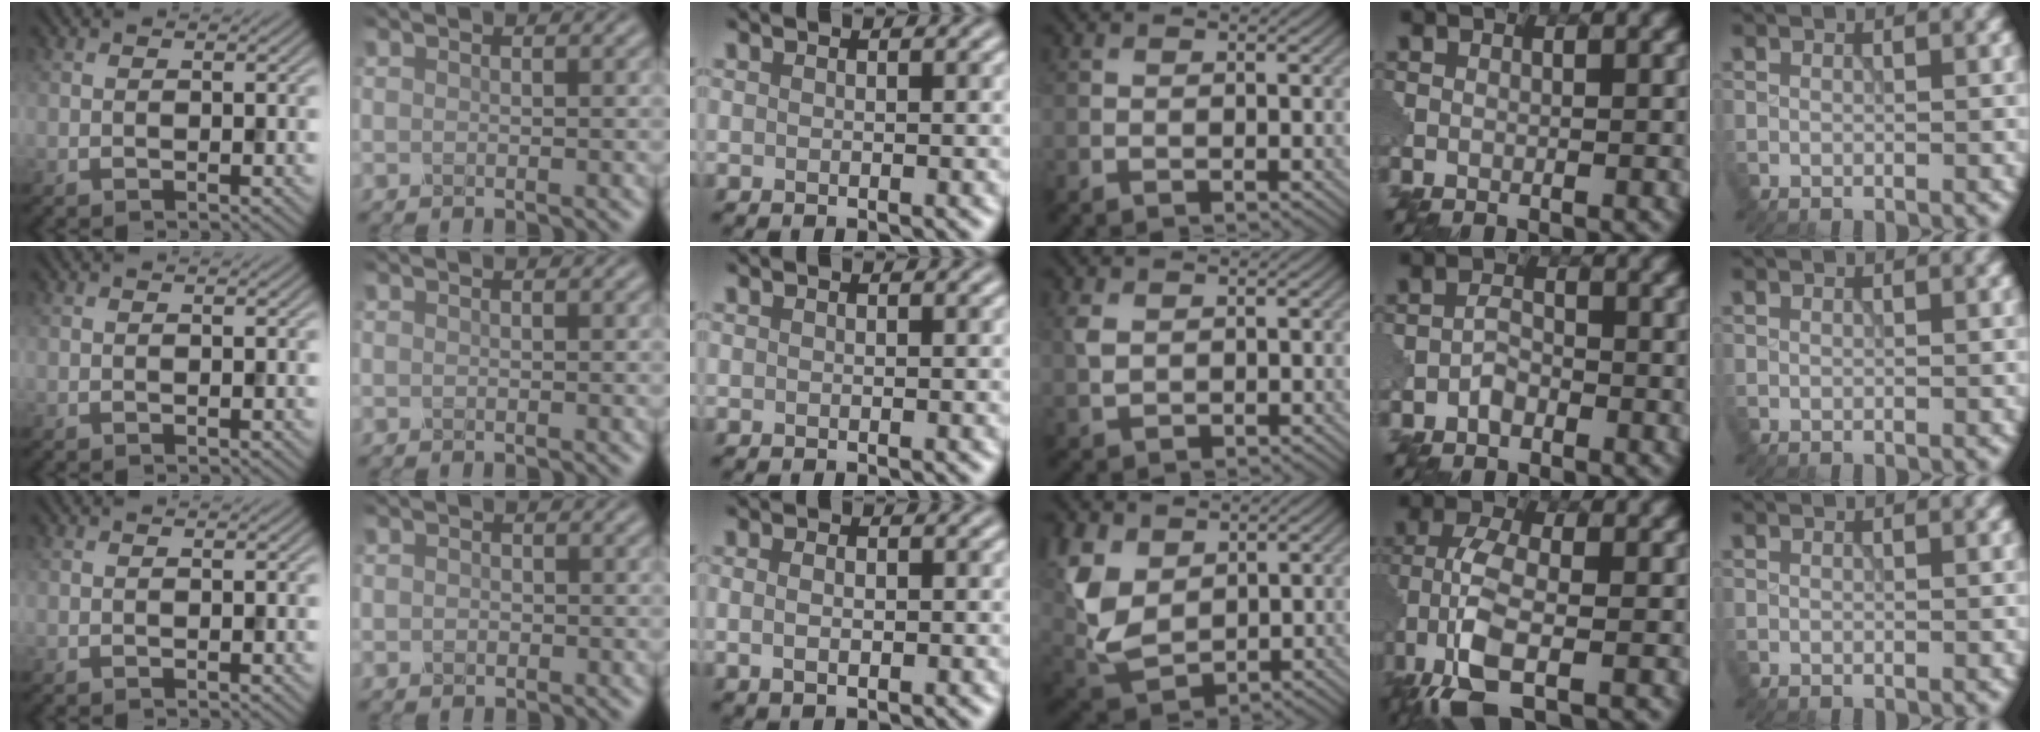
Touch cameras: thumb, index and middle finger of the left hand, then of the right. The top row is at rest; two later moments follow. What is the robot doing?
{"motion": "insert", "object": "pin"}